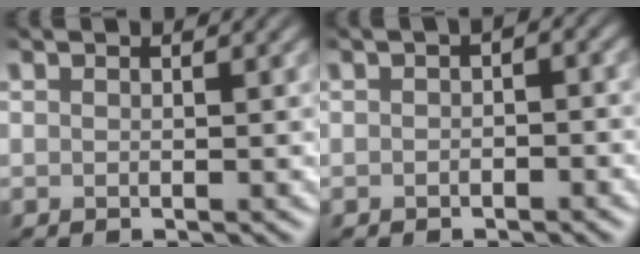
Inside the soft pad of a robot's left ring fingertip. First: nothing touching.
{"total": 1.6, "force": [-0.3, 0.9, 1.2], "torque": [-0.017, 0.004, -0.006]}